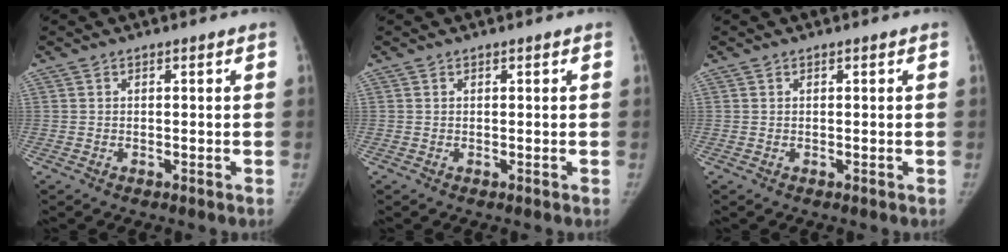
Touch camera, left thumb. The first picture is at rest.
{"total": 0.0}
{"total": 0.0}